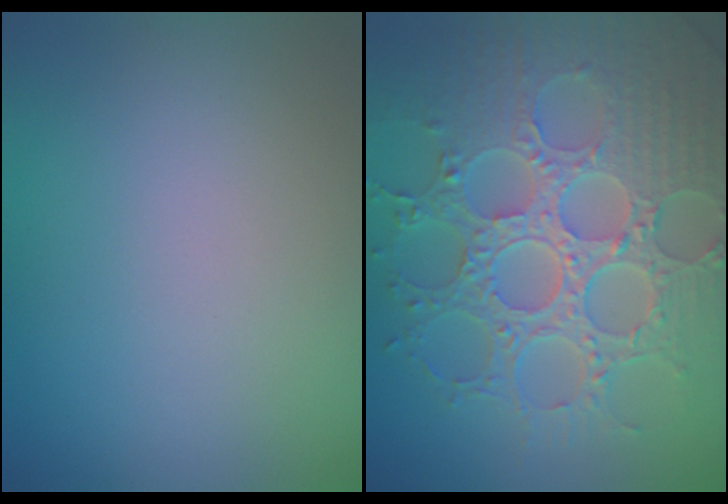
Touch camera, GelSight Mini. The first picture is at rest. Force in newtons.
{"total": 8.6, "press": 6.5, "slide": 5.7}